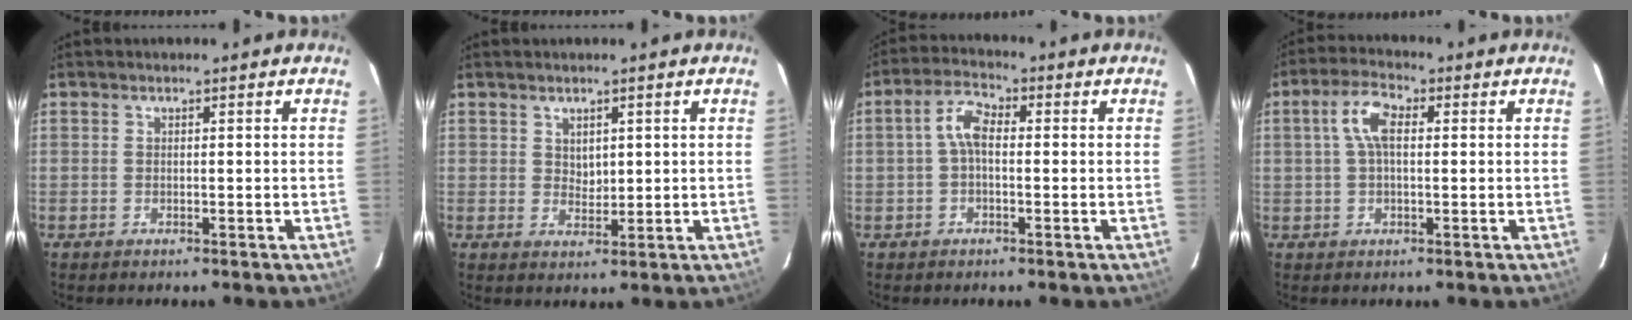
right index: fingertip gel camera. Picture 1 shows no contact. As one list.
[{"total": 2.3, "force": [1.2, 1.7, 1.0], "torque": [-0.012, 0.000, 0.025]}, {"total": 4.4, "force": [-0.2, 2.3, 3.8], "torque": [-0.080, 0.018, -0.003]}, {"total": 5.6, "force": [1.0, 2.5, 4.9], "torque": [-0.100, 0.016, 0.018]}]